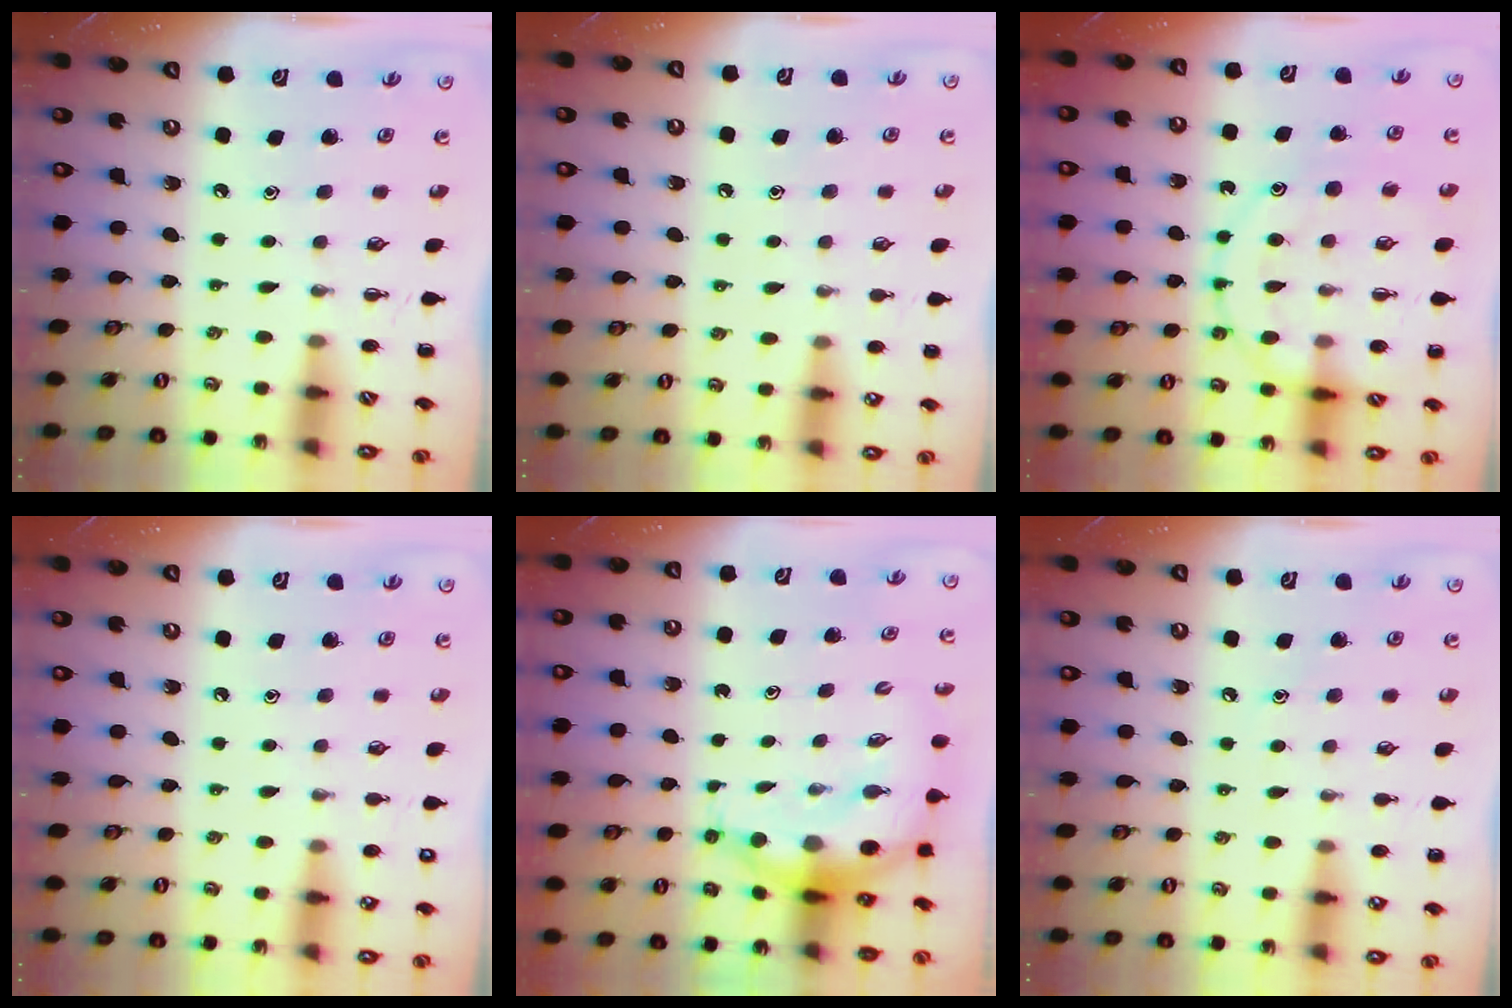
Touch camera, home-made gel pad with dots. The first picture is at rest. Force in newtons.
{"total": 4.8, "press": 4.5, "slide": 1.6}
{"total": 15.3, "press": 15.2, "slide": 1.4}
{"total": 6.2, "press": 5.9, "slide": 1.9}
{"total": 8.5, "press": 8.2, "slide": 2.1}
{"total": 6.7, "press": 6.4, "slide": 1.8}